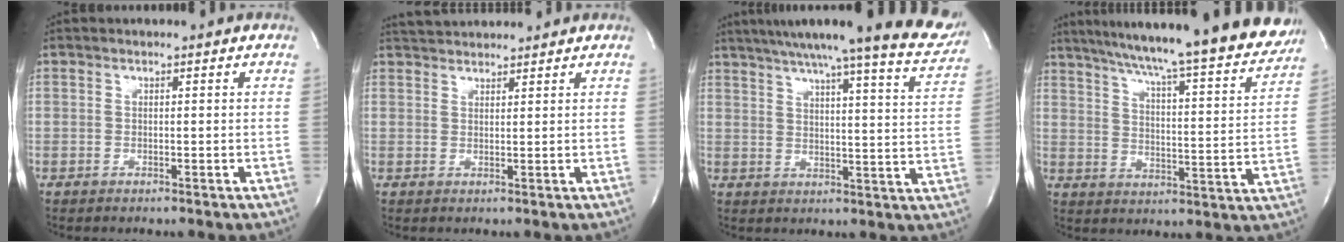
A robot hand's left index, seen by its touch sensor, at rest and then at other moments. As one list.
[{"total": 4.3, "force": [4.2, 0.6, 0.8], "torque": [-0.017, 0.028, 0.071]}, {"total": 20.0, "force": [17.3, 0.9, 10.0], "torque": [-0.136, -0.042, 0.208]}, {"total": 23.8, "force": [21.2, 1.1, 10.8], "torque": [-0.166, -0.050, 0.273]}]